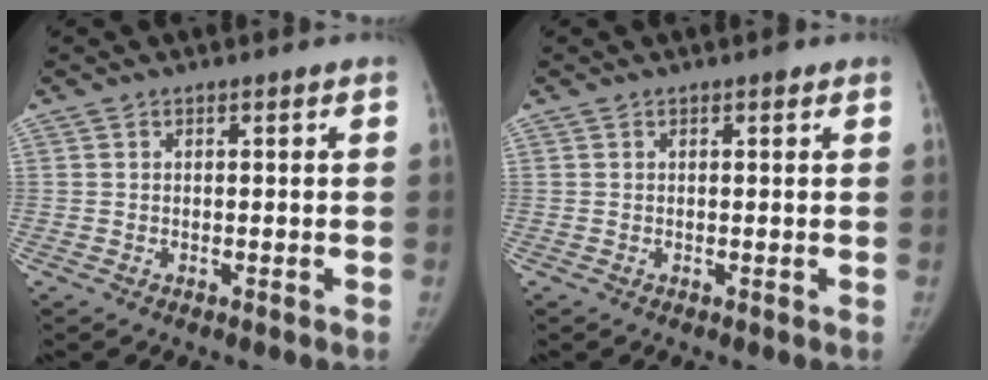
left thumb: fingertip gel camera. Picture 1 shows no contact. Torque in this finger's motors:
{"motor_torque": [-0.19, -0.34, 0.50, -0.35, 0.03]}